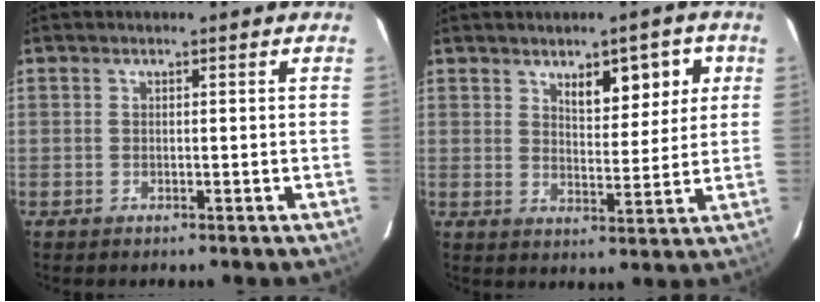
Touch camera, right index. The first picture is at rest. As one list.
[{"total": 7.5, "force": [3.6, 3.0, 5.8], "torque": [-0.078, 0.005, 0.055]}]